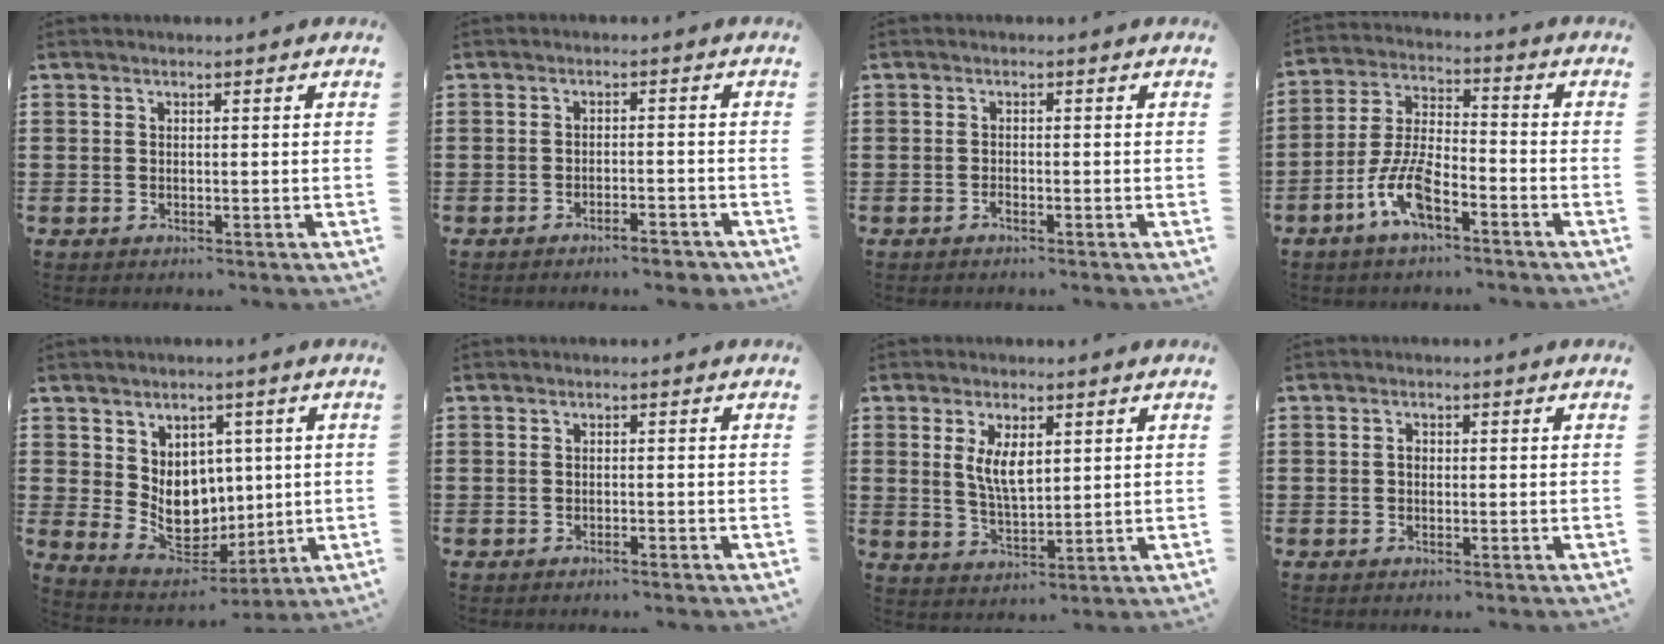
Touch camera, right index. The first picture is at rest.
{"total": 2.9, "force": [-2.5, 0.2, 1.4], "torque": [-0.026, -0.001, -0.047]}
{"total": 0.8, "force": [-0.7, 0.1, 0.4], "torque": [-0.010, -0.003, -0.014]}
{"total": 8.3, "force": [-4.8, 2.9, 6.1], "torque": [-0.146, -0.003, -0.093]}
{"total": 7.6, "force": [1.5, 6.5, 3.7], "torque": [-0.074, -0.007, 0.033]}
{"total": 0.8, "force": [-0.7, 0.0, 0.4], "torque": [-0.010, -0.004, -0.013]}
{"total": 5.2, "force": [1.5, 2.2, 4.5], "torque": [-0.086, 0.002, 0.024]}
{"total": 1.1, "force": [-0.1, 0.7, 0.8], "torque": [-0.016, 0.002, -0.002]}